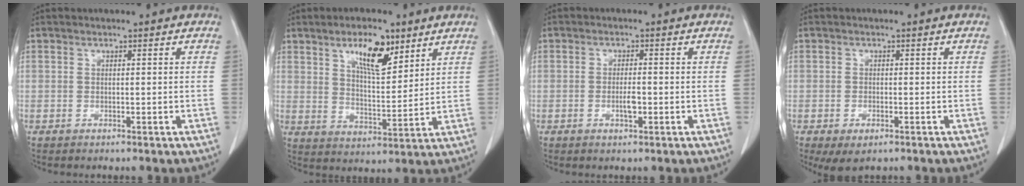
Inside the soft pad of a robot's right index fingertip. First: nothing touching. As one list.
[{"total": 9.0, "force": [5.3, 2.9, 6.6], "torque": [-0.117, 0.002, 0.096]}, {"total": 2.4, "force": [-0.7, 0.6, 2.2], "torque": [-0.042, 0.000, -0.008]}, {"total": 3.4, "force": [-1.8, 1.5, 2.5], "torque": [-0.044, -0.006, -0.020]}]